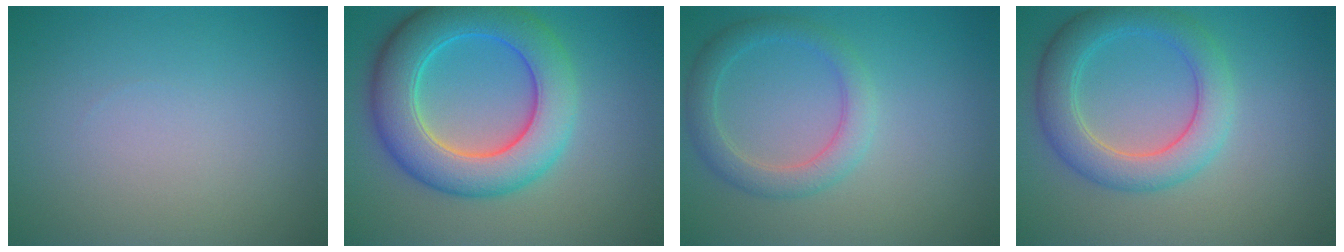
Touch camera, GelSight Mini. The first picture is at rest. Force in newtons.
{"total": 8.4, "press": 8.4, "slide": 0.2}
{"total": 3.0, "press": 3.0, "slide": 0.1}
{"total": 5.0, "press": 5.0, "slide": 0.5}